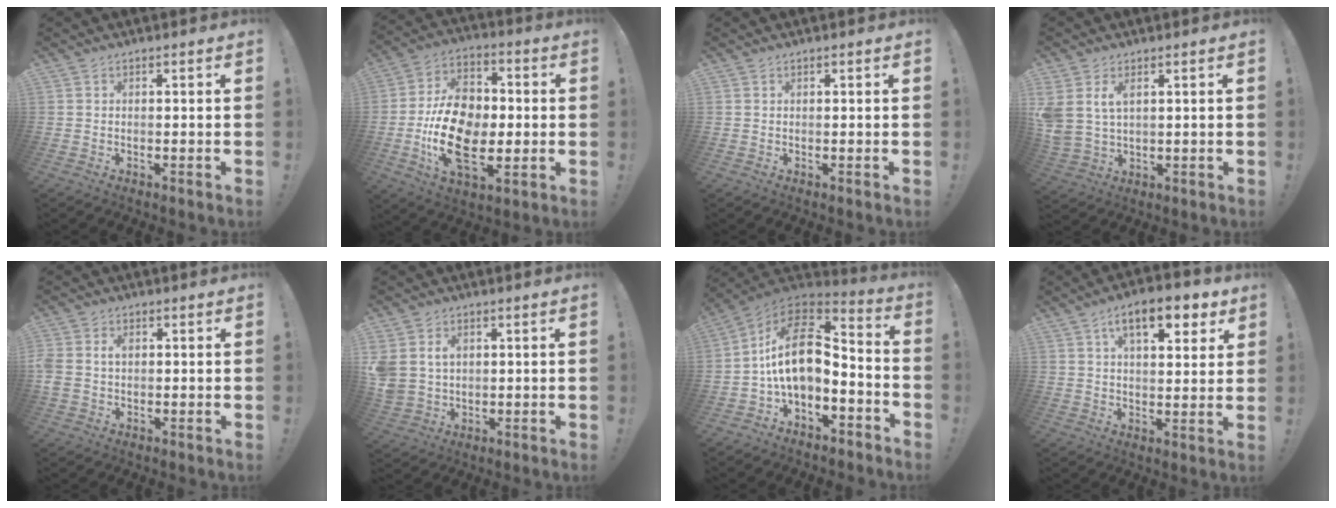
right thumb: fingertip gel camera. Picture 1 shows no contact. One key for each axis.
{"total": 20.7, "fx": -3.3, "fy": 13.5, "fz": 15.4, "tx": -0.273, "ty": 0.009, "tz": -0.054}
{"total": 0.0}
{"total": 6.3, "fx": 3.1, "fy": 3.7, "fz": 4.1, "tx": -0.094, "ty": -0.010, "tz": 0.058}
{"total": 3.4, "fx": 0.4, "fy": 2.6, "fz": 2.1, "tx": -0.052, "ty": 0.005, "tz": 0.006}
{"total": 6.4, "fx": 2.1, "fy": 5.3, "fz": 3.1, "tx": -0.055, "ty": -0.005, "tz": 0.041}
{"total": 17.3, "fx": 2.3, "fy": 10.8, "fz": 13.4, "tx": -0.235, "ty": -0.002, "tz": 0.047}
{"total": 12.5, "fx": 6.3, "fy": 5.2, "fz": 9.5, "tx": -0.133, "ty": -0.019, "tz": 0.102}